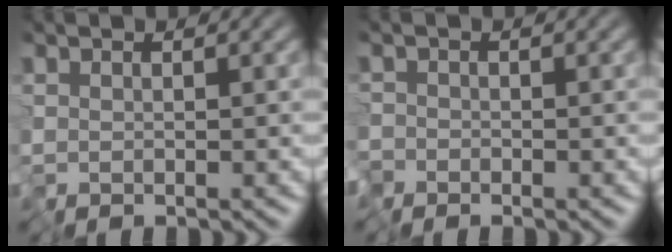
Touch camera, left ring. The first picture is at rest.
{"total": 1.5, "force": [-1.2, 0.9, 0.0], "torque": [-0.002, -0.007, -0.027]}